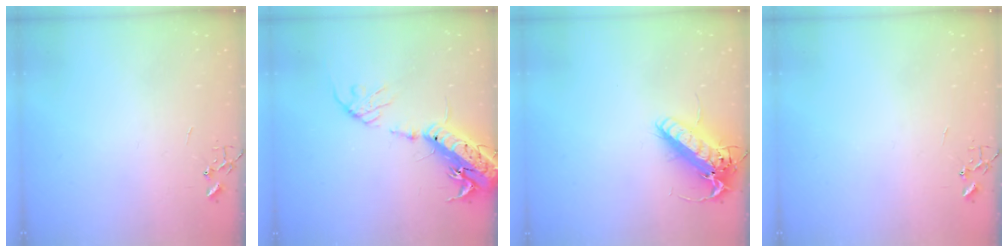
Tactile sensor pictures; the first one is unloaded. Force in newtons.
{"total": 19.6, "press": 19.1, "slide": 4.3}
{"total": 17.8, "press": 17.5, "slide": 3.4}
{"total": 0.0}